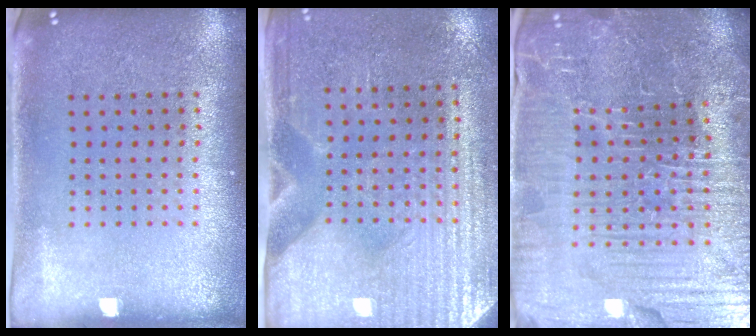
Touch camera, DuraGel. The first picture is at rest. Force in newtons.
{"total": 3.1, "press": 2.8, "slide": 1.3}
{"total": 5.8, "press": 5.5, "slide": 1.7}